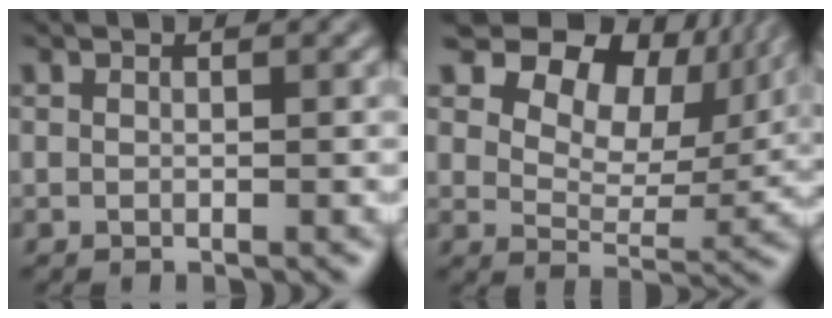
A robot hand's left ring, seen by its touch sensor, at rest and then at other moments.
{"total": 12.2, "force": [7.1, 7.1, 6.9], "torque": [-0.124, 0.045, 0.107]}